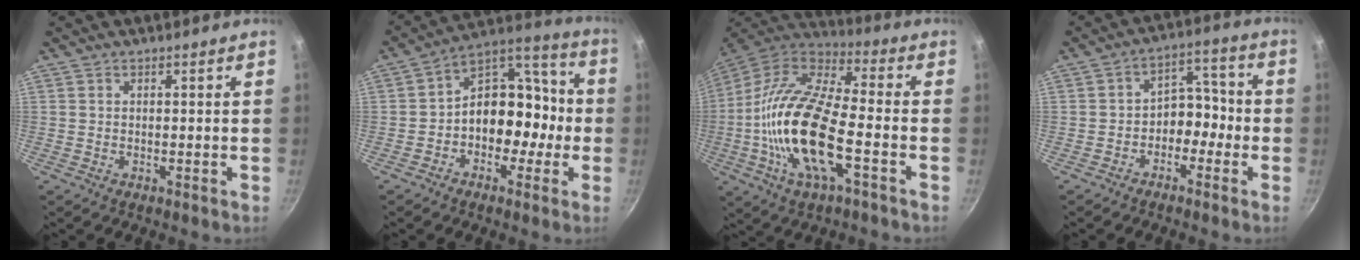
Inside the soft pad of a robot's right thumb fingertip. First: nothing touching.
{"total": 14.9, "force": [-2.0, 10.1, 10.8], "torque": [-0.116, 0.055, -0.043]}
{"total": 21.9, "force": [-5.2, 8.1, 19.7], "torque": [-0.414, 0.022, -0.096]}
{"total": 7.4, "force": [-2.3, 5.3, 4.7], "torque": [-0.034, 0.045, -0.049]}